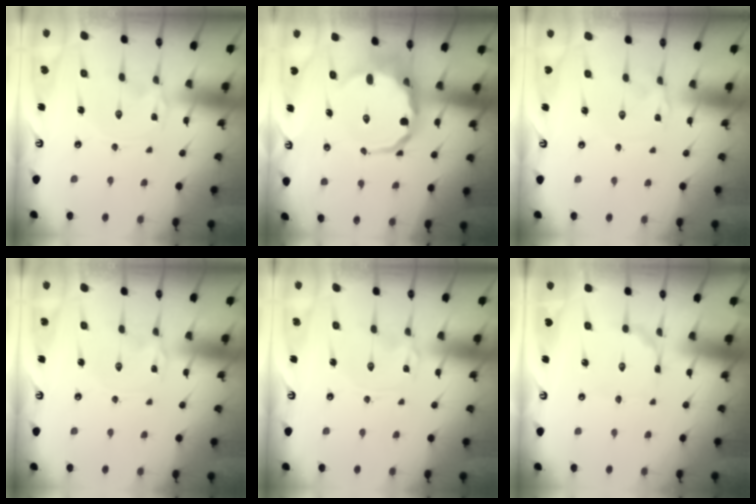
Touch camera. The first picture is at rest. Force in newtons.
{"total": 9.3, "press": 9.0, "slide": 2.3}
{"total": 1.8, "press": 1.8, "slide": 0.2}
{"total": 2.0, "press": 2.0, "slide": 0.2}
{"total": 0.0}
{"total": 2.2, "press": 2.2, "slide": 0.2}